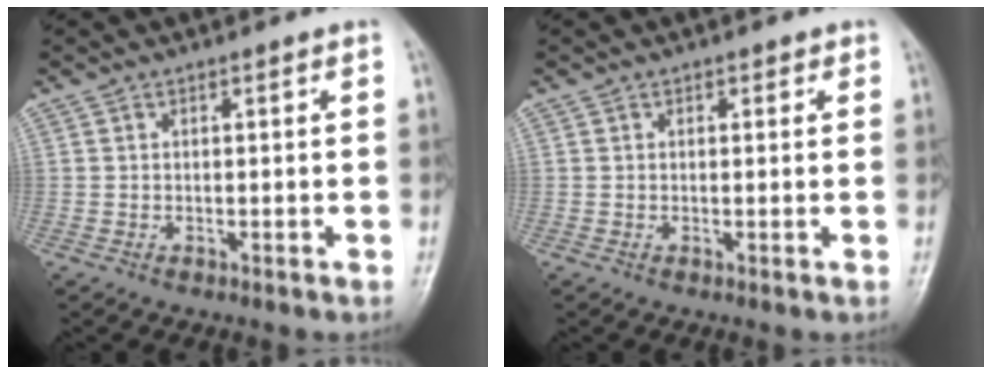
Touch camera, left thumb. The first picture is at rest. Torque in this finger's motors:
{"motor_torque": [-0.10, -0.14, -0.06, -0.13, 0.06]}